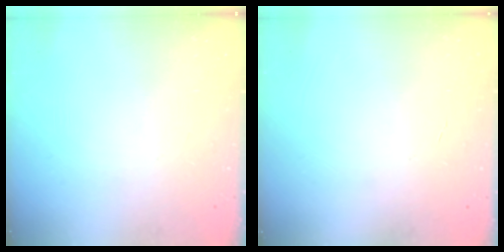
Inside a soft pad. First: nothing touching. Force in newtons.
{"total": 0.0}